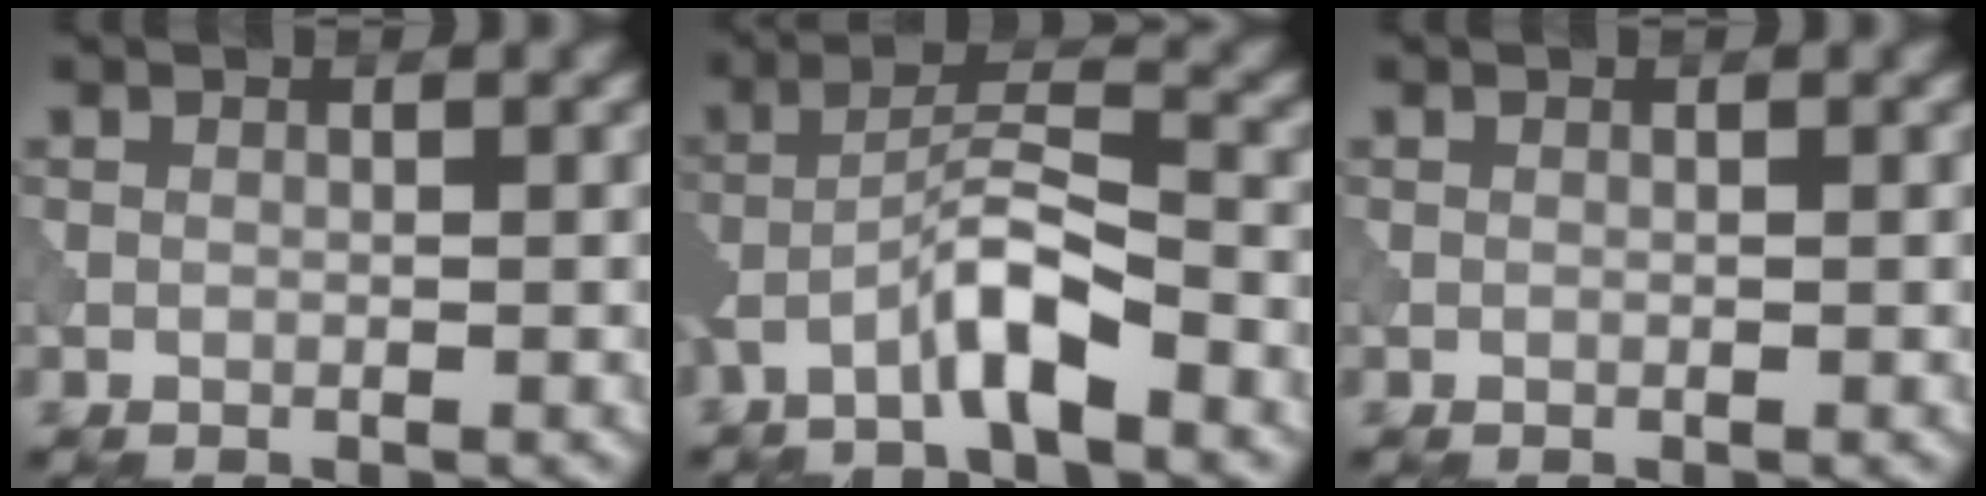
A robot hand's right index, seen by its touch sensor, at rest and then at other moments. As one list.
[{"total": 5.2, "force": [-3.1, 0.9, 4.1], "torque": [-0.073, 0.015, -0.065]}, {"total": 0.0}]